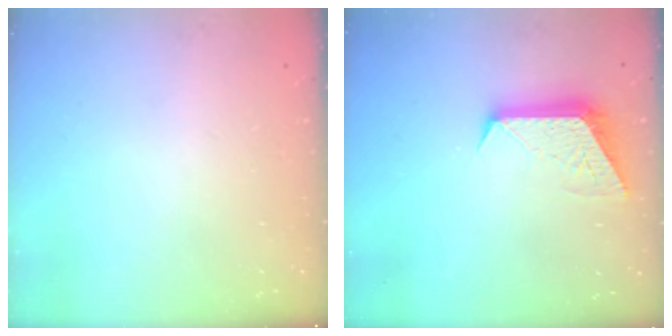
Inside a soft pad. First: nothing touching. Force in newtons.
{"total": 9.8, "press": 9.8, "slide": 0.7}